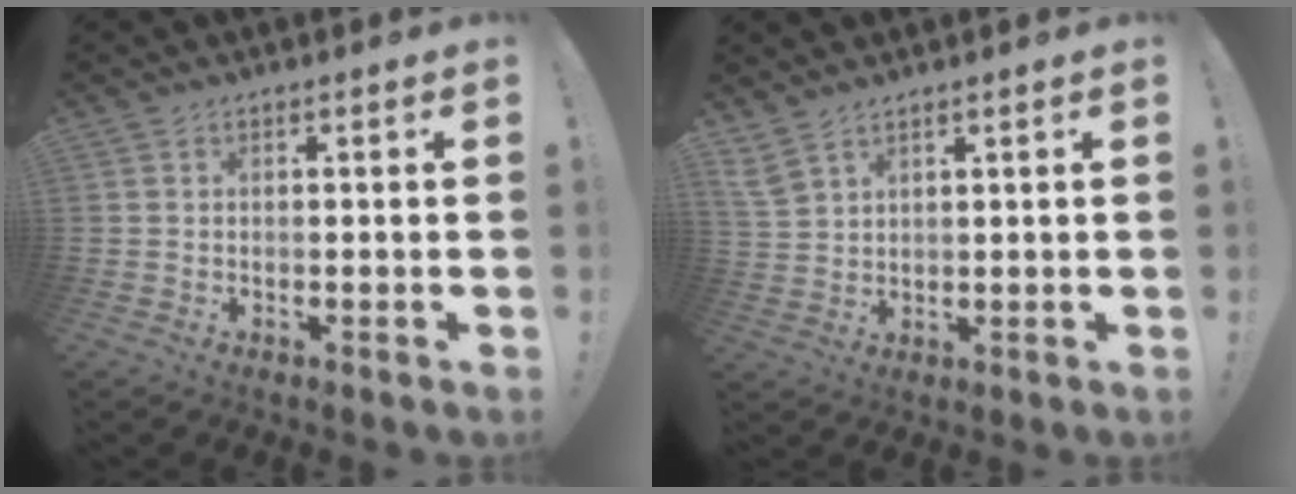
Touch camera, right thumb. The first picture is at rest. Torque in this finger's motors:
{"motor_torque": [-0.54, 0.99, 0.14, 0.19, 0.05]}